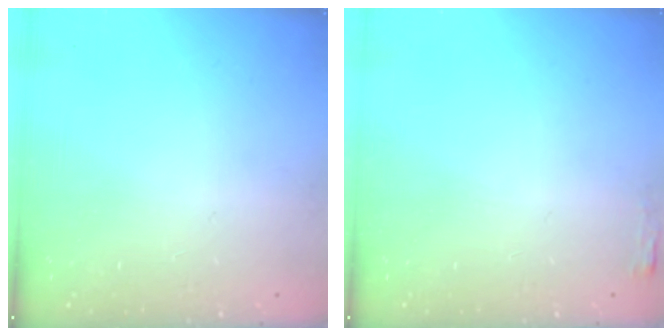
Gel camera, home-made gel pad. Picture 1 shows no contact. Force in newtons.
{"total": 2.7, "press": 2.6, "slide": 0.8}